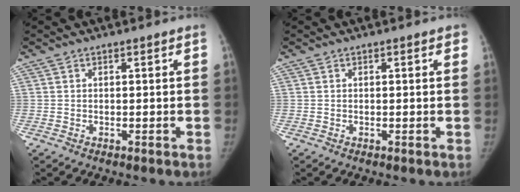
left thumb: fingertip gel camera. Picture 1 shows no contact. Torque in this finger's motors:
{"motor_torque": [-0.30, 0.14, 0.27, 0.08, -0.04]}